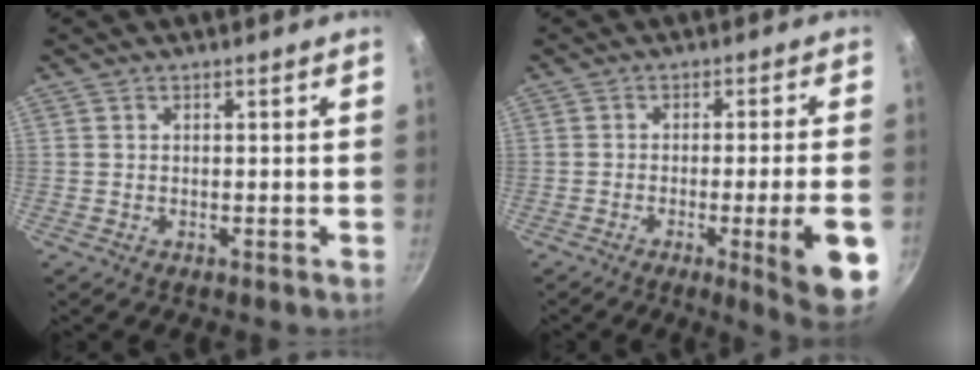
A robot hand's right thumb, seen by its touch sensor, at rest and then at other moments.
{"total": 11.5, "force": [-3.6, 1.1, 10.9], "torque": [-0.131, 0.011, -0.045]}